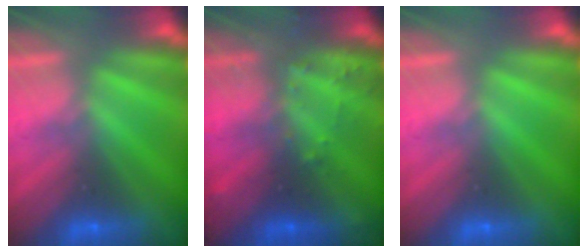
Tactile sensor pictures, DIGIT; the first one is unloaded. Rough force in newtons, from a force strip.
{"total": 3.0}
{"total": 0.0}